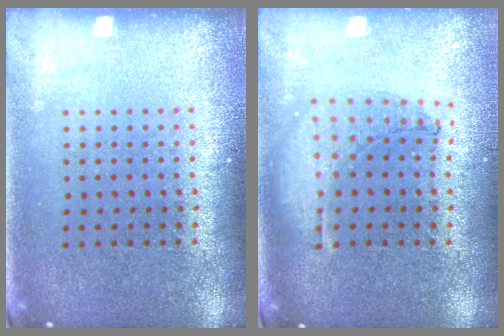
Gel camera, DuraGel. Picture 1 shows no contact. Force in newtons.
{"total": 1.0, "press": 1.0, "slide": 0.2}